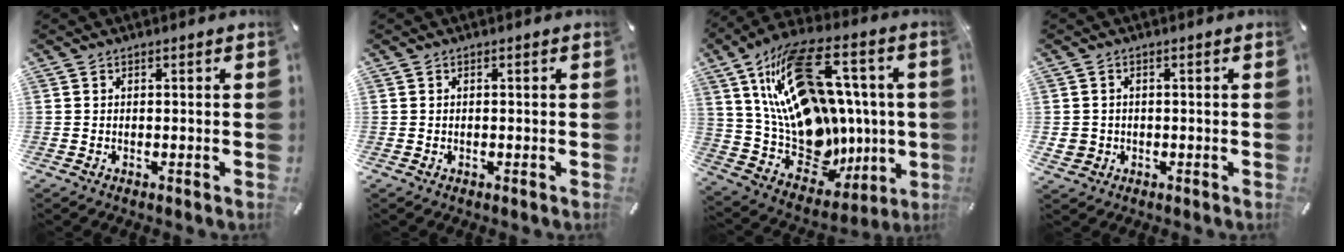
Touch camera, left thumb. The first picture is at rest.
{"total": 0.0}
{"total": 25.2, "force": [6.5, 15.8, 18.5], "torque": [-0.341, -0.051, 0.123]}
{"total": 3.1, "force": [-0.5, 3.0, 0.8], "torque": [-0.015, 0.005, -0.009]}